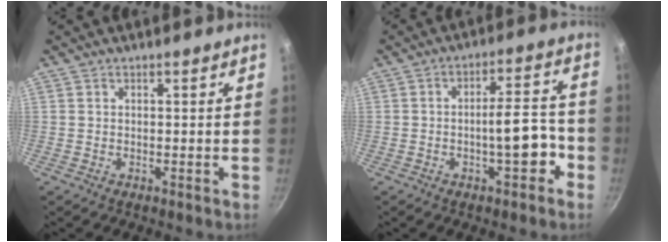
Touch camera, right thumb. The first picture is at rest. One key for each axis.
{"total": 8.6, "fx": -3.2, "fy": 2.9, "fz": 7.5, "tx": -0.085, "ty": 0.041, "tz": -0.045}